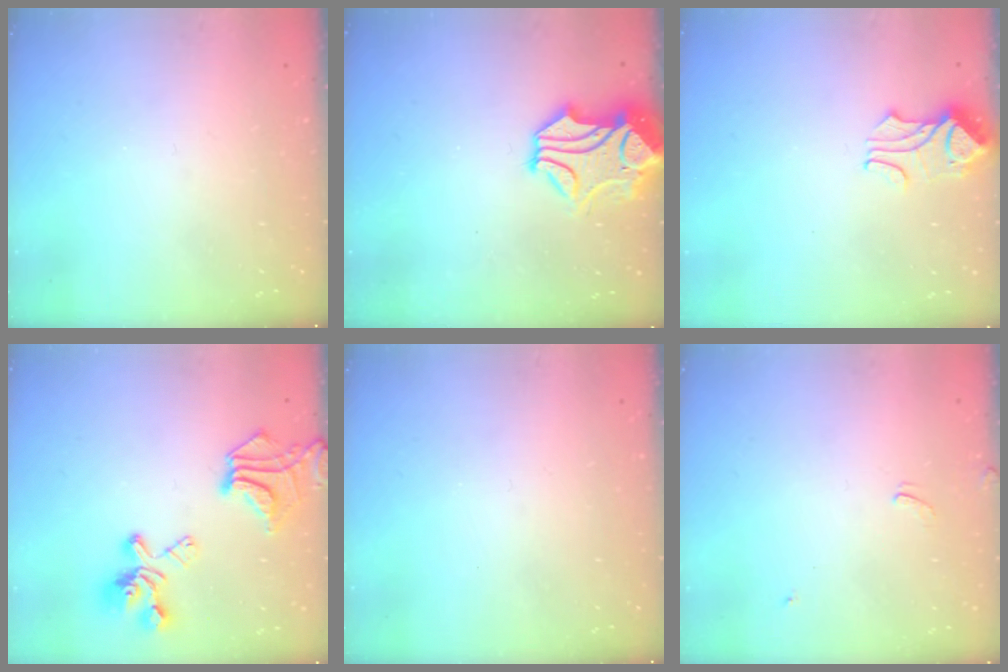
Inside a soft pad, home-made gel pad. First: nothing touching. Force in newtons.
{"total": 2.4, "press": 2.0, "slide": 1.3}
{"total": 1.5, "press": 1.3, "slide": 0.9}
{"total": 12.1, "press": 11.8, "slide": 2.6}
{"total": 0.0}
{"total": 0.7, "press": 0.6, "slide": 0.4}